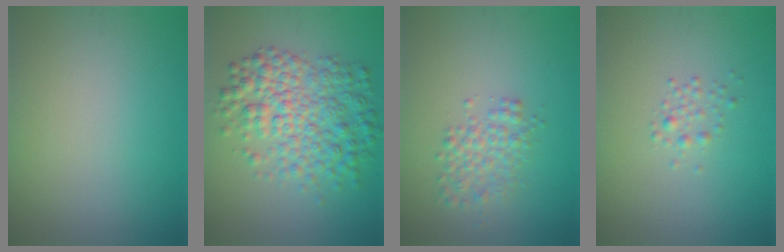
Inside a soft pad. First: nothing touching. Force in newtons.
{"total": 6.5, "press": 6.5, "slide": 0.1}
{"total": 2.6, "press": 2.6, "slide": 0.1}
{"total": 1.2, "press": 1.2, "slide": 0.0}